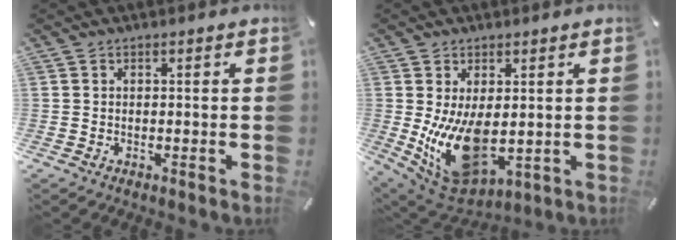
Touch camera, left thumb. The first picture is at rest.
{"total": 14.3, "force": [-0.2, 8.9, 11.2], "torque": [-0.212, -0.019, 0.010]}